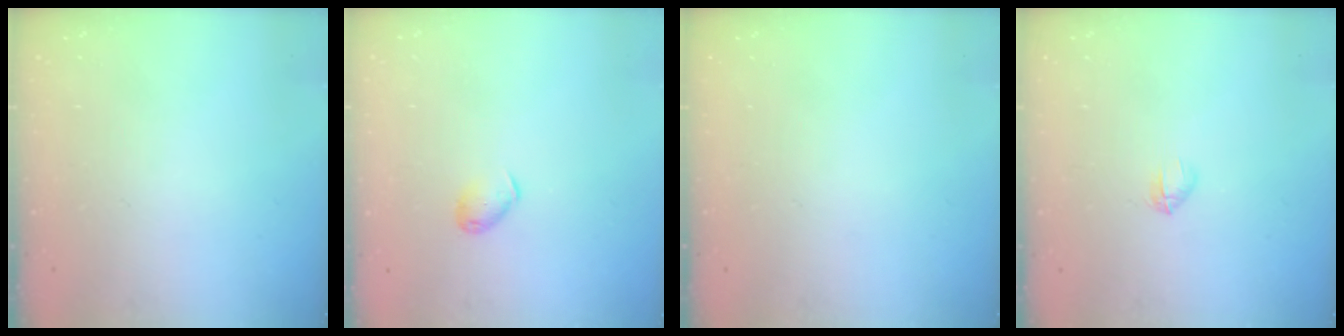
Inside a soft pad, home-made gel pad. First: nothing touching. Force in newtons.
{"total": 4.6, "press": 4.5, "slide": 0.9}
{"total": 0.0}
{"total": 2.8, "press": 2.7, "slide": 0.7}